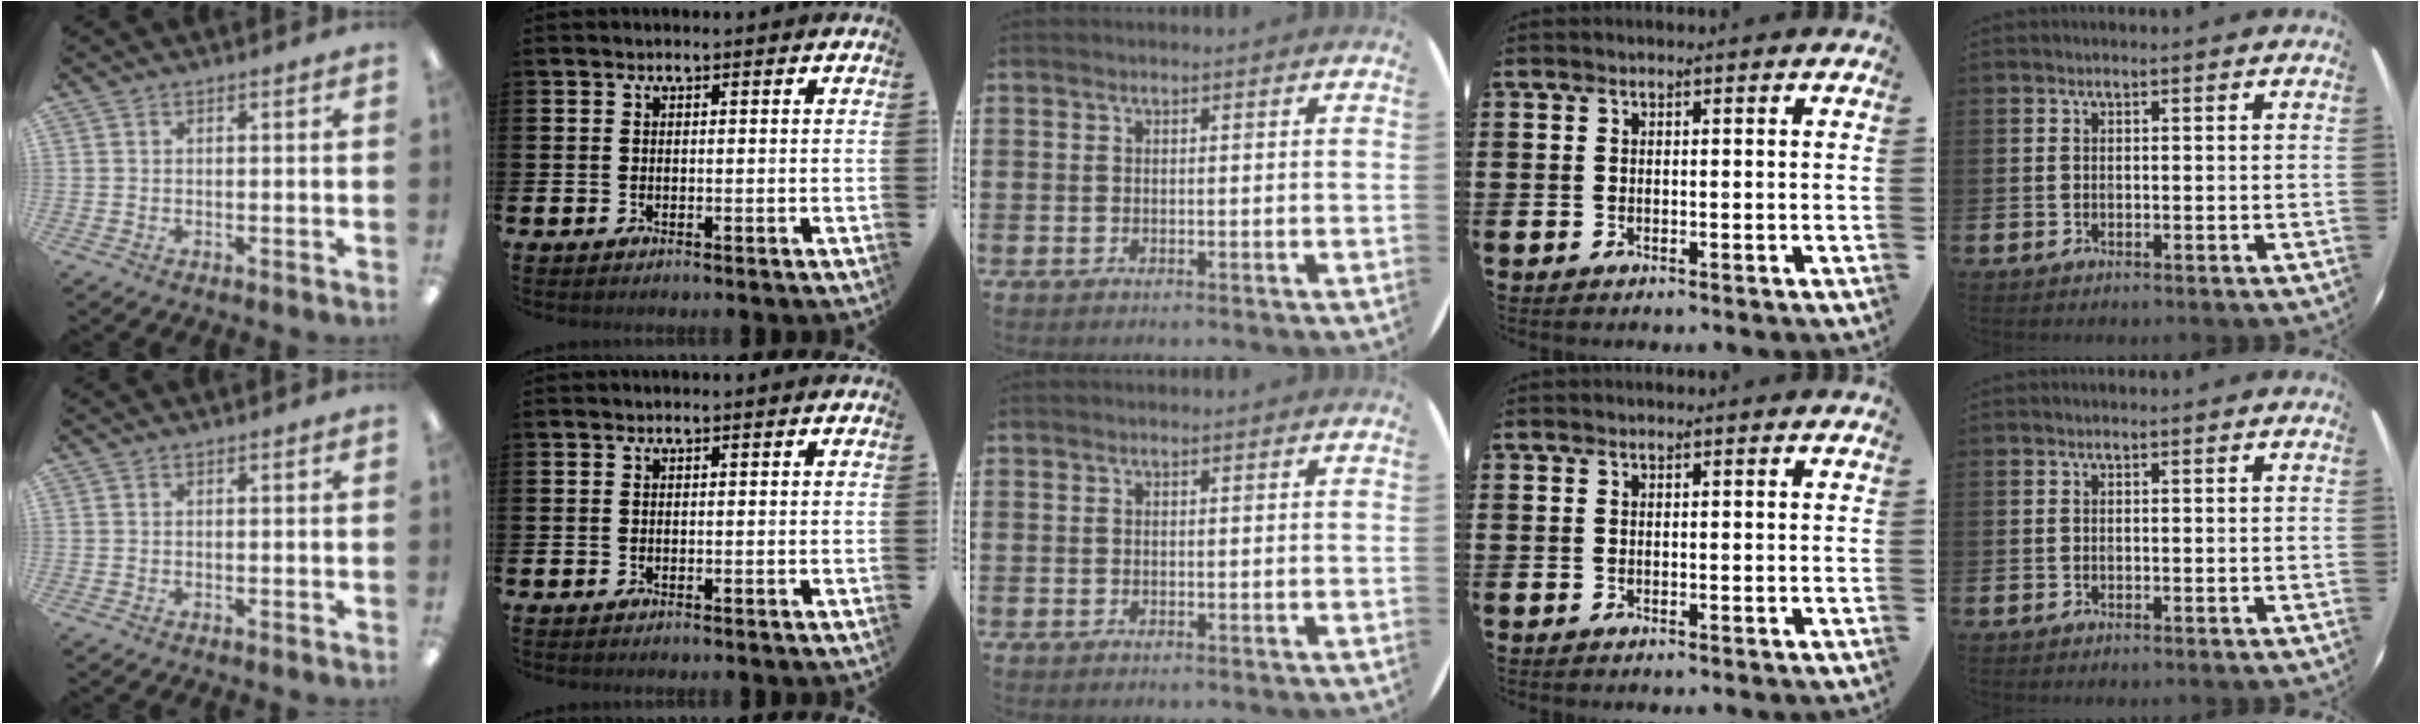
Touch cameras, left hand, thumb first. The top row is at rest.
{}